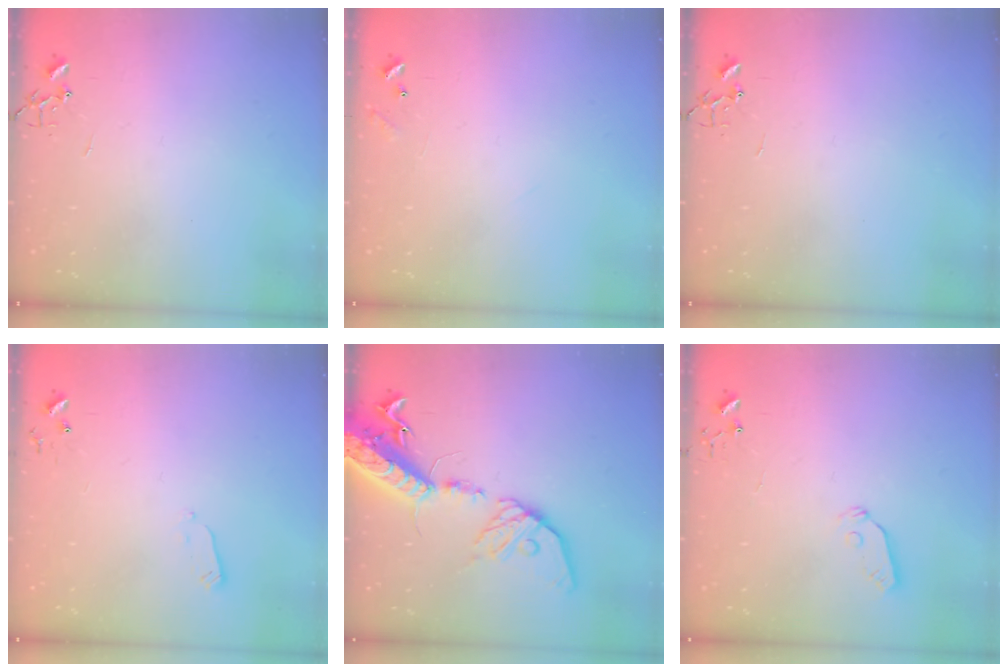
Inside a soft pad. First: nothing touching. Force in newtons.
{"total": 6.9, "press": 6.9, "slide": 0.4}
{"total": 0.0}
{"total": 2.4, "press": 2.3, "slide": 0.4}
{"total": 20.9, "press": 20.4, "slide": 4.4}
{"total": 5.3, "press": 5.2, "slide": 0.3}